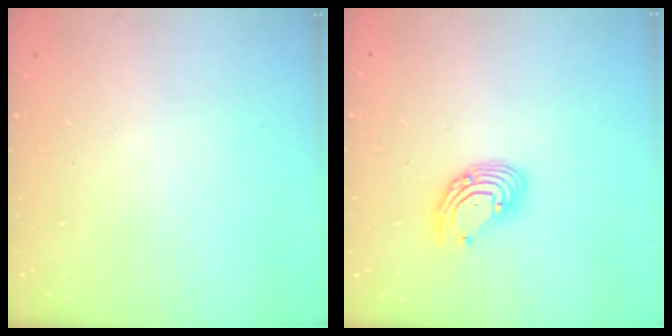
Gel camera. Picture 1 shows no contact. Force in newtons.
{"total": 8.3, "press": 8.2, "slide": 0.7}